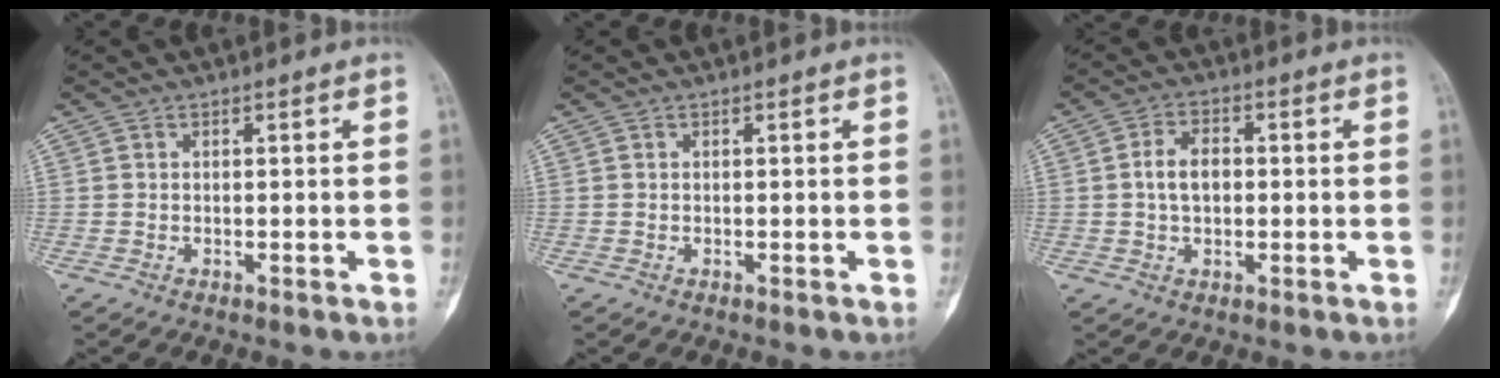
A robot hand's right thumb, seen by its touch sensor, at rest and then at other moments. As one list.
[{"total": 0.0}, {"total": 5.5, "force": [0.2, 3.6, 4.2], "torque": [-0.073, 0.013, 0.000]}]